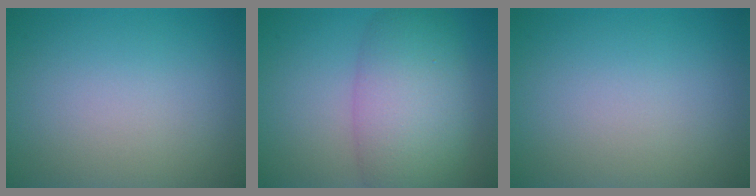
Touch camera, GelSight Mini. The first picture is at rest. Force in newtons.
{"total": 7.7, "press": 7.6, "slide": 0.6}
{"total": 0.0}